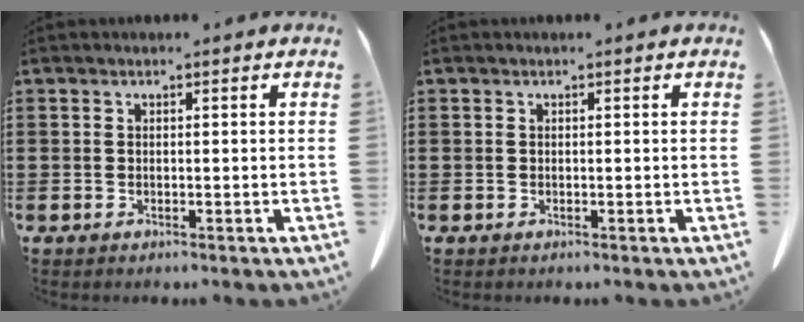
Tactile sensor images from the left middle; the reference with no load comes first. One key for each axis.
{"total": 0.0}